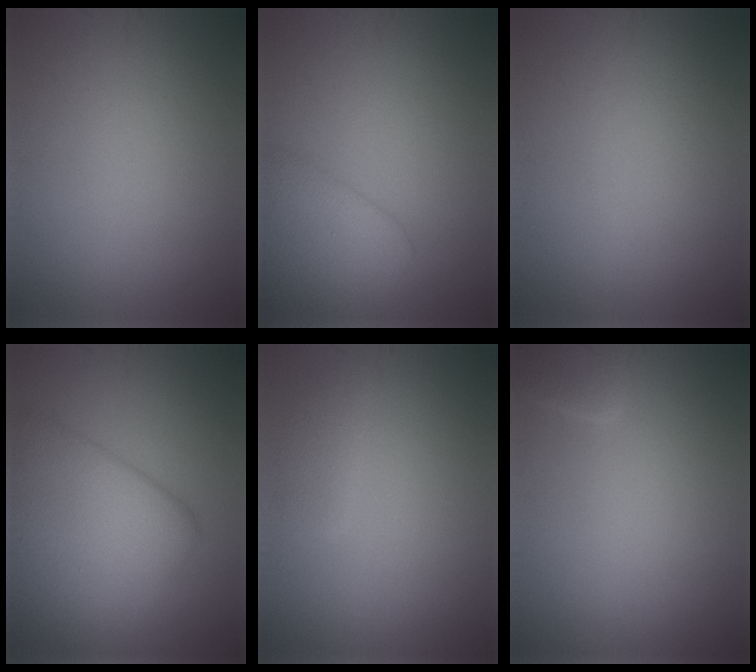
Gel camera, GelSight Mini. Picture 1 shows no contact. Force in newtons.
{"total": 4.8, "press": 4.8, "slide": 0.3}
{"total": 0.0}
{"total": 8.8, "press": 8.8, "slide": 0.4}
{"total": 1.6, "press": 1.6, "slide": 0.0}
{"total": 1.7, "press": 1.7, "slide": 0.2}